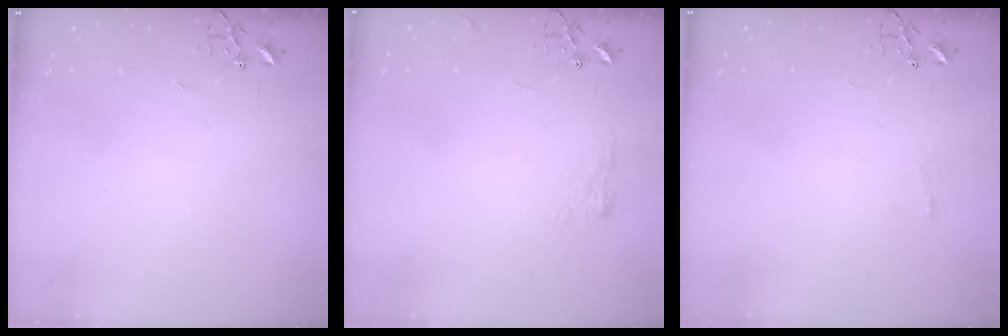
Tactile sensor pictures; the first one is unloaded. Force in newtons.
{"total": 6.4, "press": 6.3, "slide": 0.8}
{"total": 4.8, "press": 4.8, "slide": 0.6}